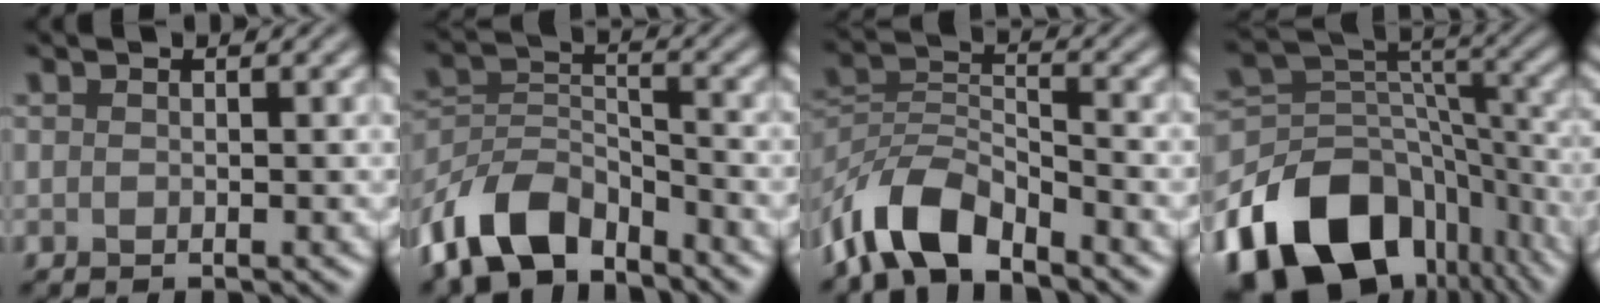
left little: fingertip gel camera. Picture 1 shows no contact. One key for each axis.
{"total": 8.0, "fx": -6.1, "fy": 3.8, "fz": 3.6, "tx": -0.063, "ty": -0.004, "tz": -0.129}
{"total": 6.3, "fx": -5.0, "fy": 2.3, "fz": 3.1, "tx": -0.054, "ty": 0.002, "tz": -0.107}
{"total": 15.6, "fx": -9.9, "fy": 9.8, "fz": 7.1, "tx": -0.160, "ty": -0.007, "tz": -0.155}